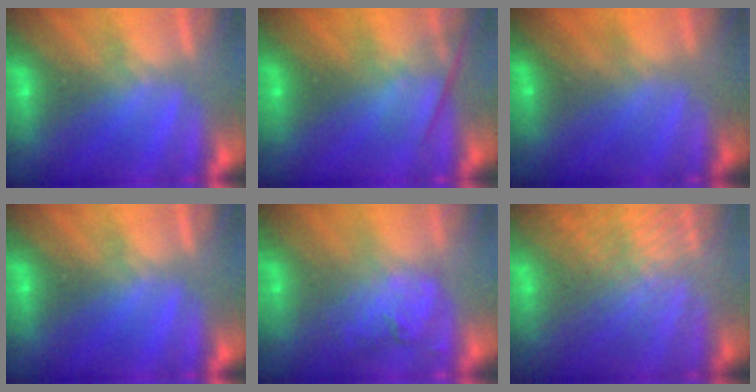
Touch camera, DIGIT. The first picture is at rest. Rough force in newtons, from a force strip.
{"total": 2.4}
{"total": 2.1}
{"total": 0.0}
{"total": 3.2}
{"total": 8.2}